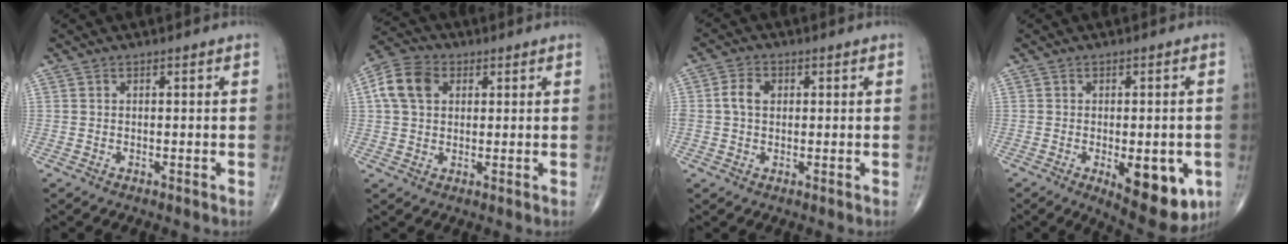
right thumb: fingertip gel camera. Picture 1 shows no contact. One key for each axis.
{"total": 8.4, "fx": 2.2, "fy": 6.1, "fz": 5.4, "tx": -0.100, "ty": 0.014, "tz": 0.035}
{"total": 4.0, "fx": 0.5, "fy": 3.0, "fz": 2.7, "tx": -0.052, "ty": 0.009, "tz": 0.005}
{"total": 12.6, "fx": -4.1, "fy": 5.4, "fz": 10.6, "tx": -0.118, "ty": -0.006, "tz": -0.041}